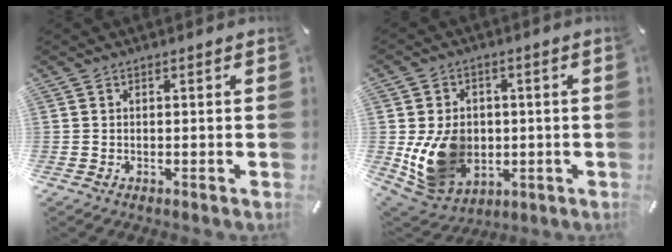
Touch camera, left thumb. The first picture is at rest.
{"total": 13.8, "force": [-1.3, 11.4, 7.6], "torque": [-0.150, 0.001, -0.016]}